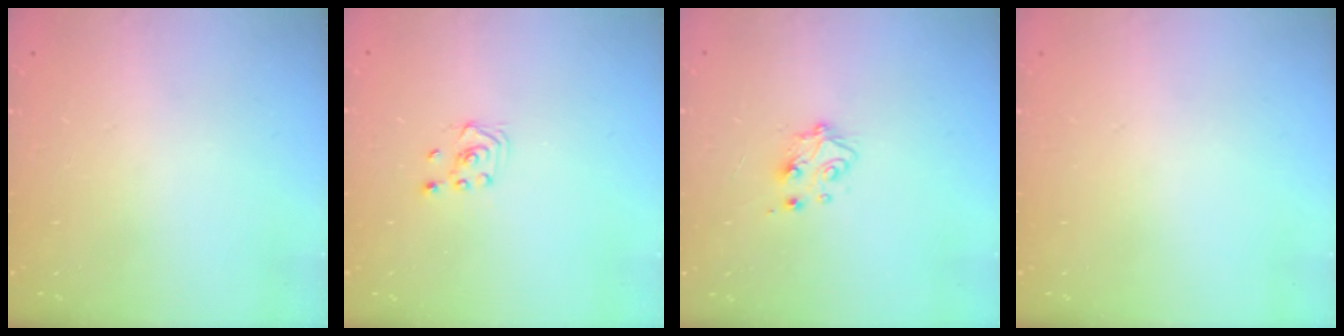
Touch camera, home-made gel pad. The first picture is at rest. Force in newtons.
{"total": 2.3, "press": 2.2, "slide": 0.8}
{"total": 4.8, "press": 4.8, "slide": 0.4}
{"total": 0.0}